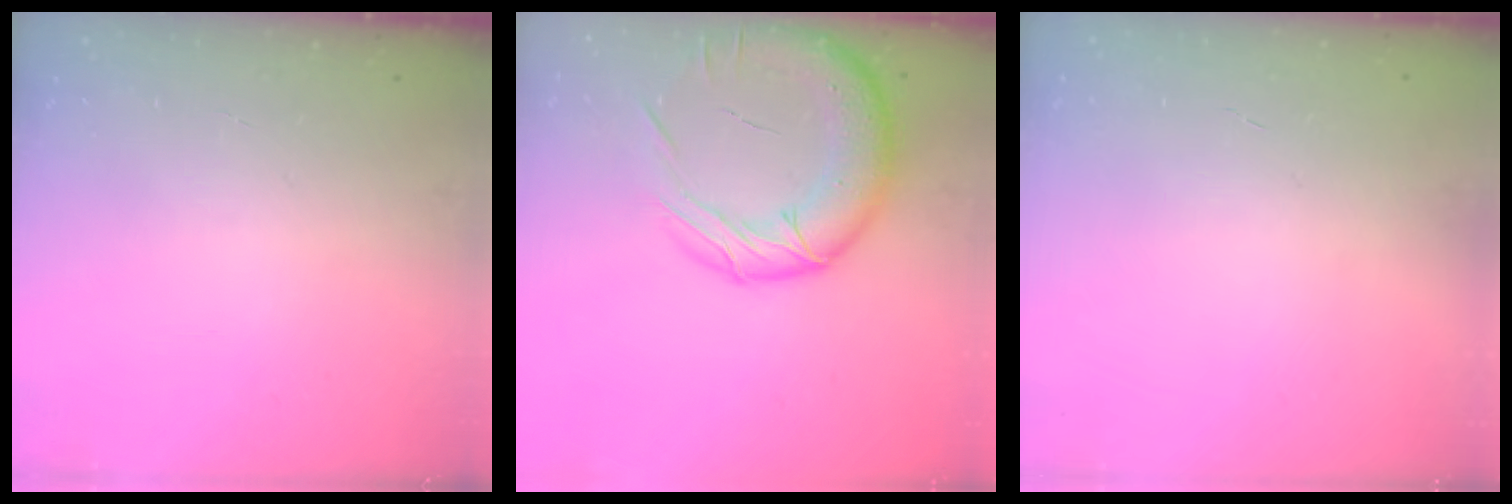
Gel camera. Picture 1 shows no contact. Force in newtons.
{"total": 20.3, "press": 19.9, "slide": 4.2}
{"total": 0.0}